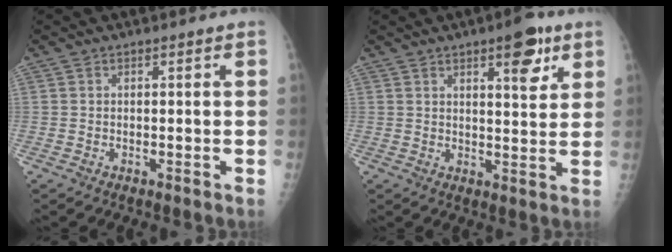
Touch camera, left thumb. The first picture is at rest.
{"total": 8.4, "force": [4.5, 2.9, 6.4], "torque": [-0.068, -0.022, 0.059]}